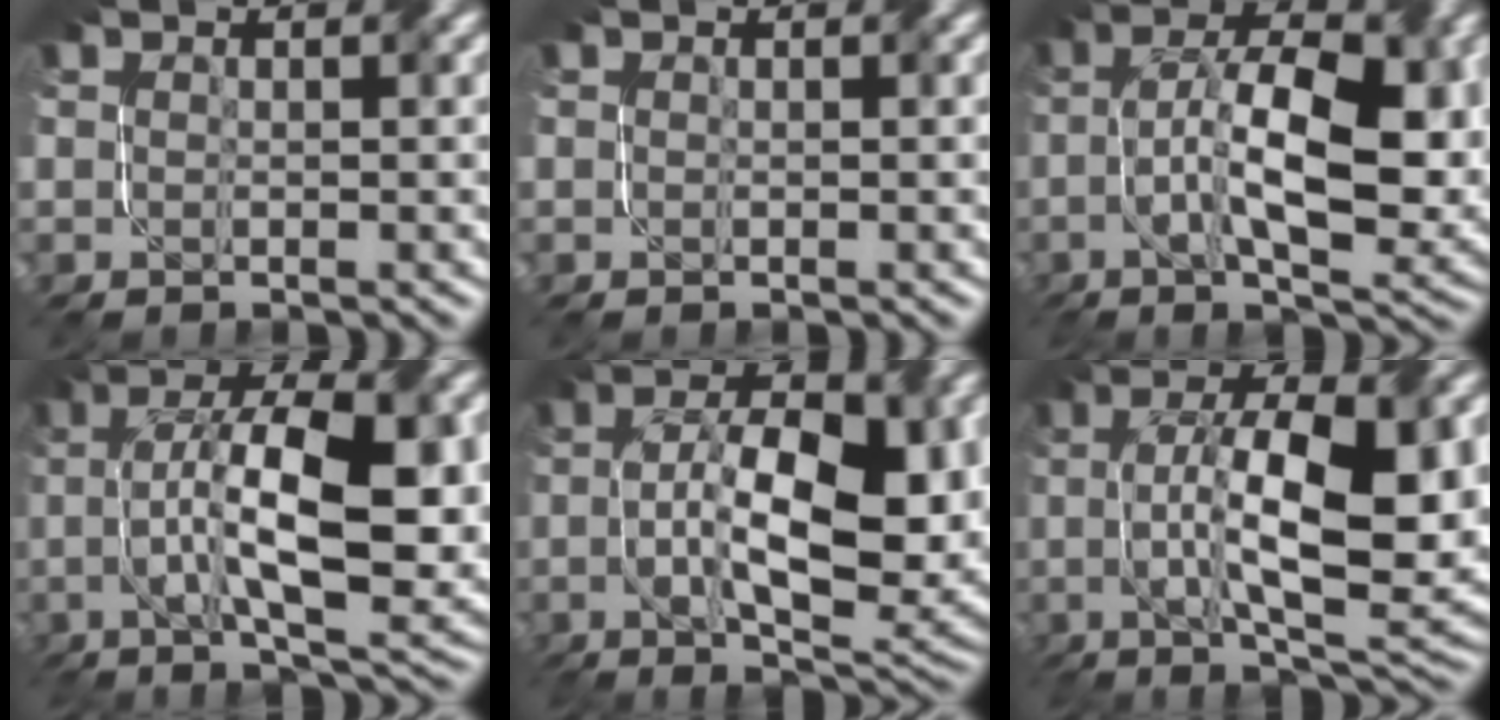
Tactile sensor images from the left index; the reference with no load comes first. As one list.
[{"total": 0.0}, {"total": 11.6, "force": [-0.4, 4.6, 10.6], "torque": [-0.178, 0.000, 0.002]}, {"total": 12.5, "force": [0.4, 4.2, 11.8], "torque": [-0.195, 0.005, 0.012]}, {"total": 11.9, "force": [-0.4, 5.2, 10.7], "torque": [-0.174, -0.002, 0.003]}, {"total": 12.1, "force": [0.3, 4.0, 11.4], "torque": [-0.179, 0.002, 0.012]}]